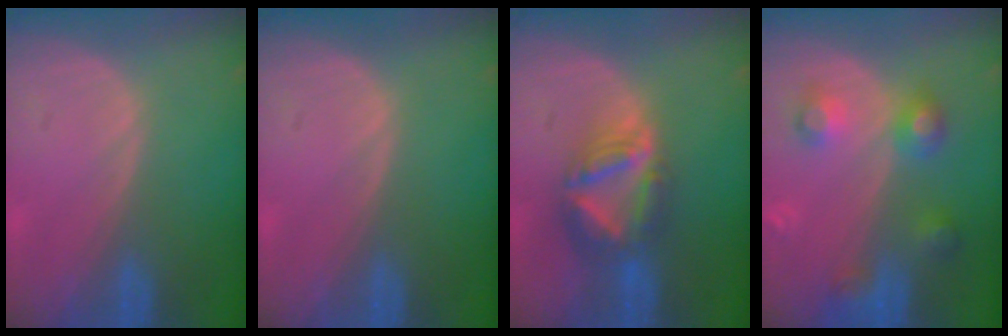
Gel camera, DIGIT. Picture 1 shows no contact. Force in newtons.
{"total": 0.0}
{"total": 7.9, "press": 6.8, "slide": 4.0}
{"total": 5.9, "press": 5.9, "slide": 0.2}